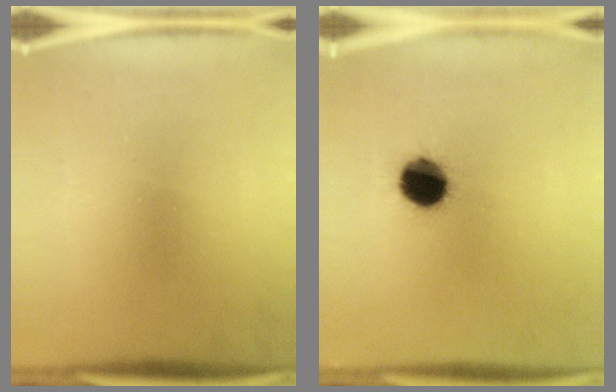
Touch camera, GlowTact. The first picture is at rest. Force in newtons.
{"total": 10.8}